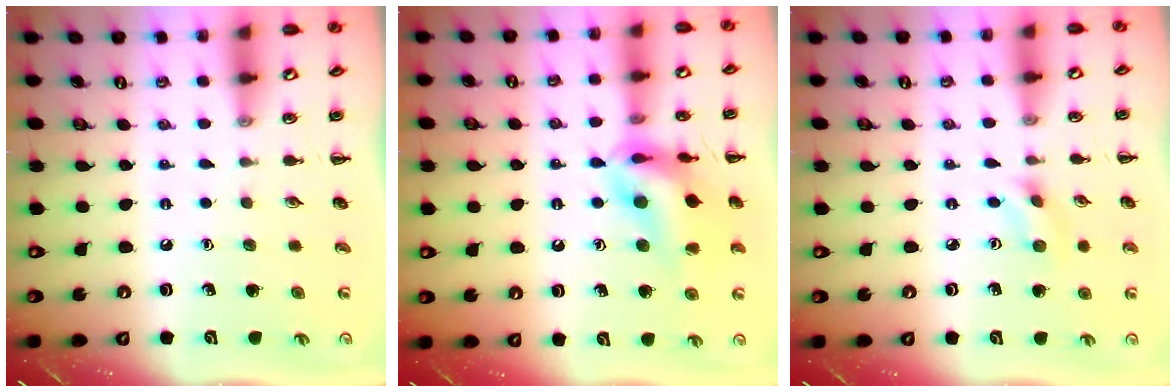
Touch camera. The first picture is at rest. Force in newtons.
{"total": 14.0, "press": 13.8, "slide": 2.2}
{"total": 2.7, "press": 2.6, "slide": 0.8}